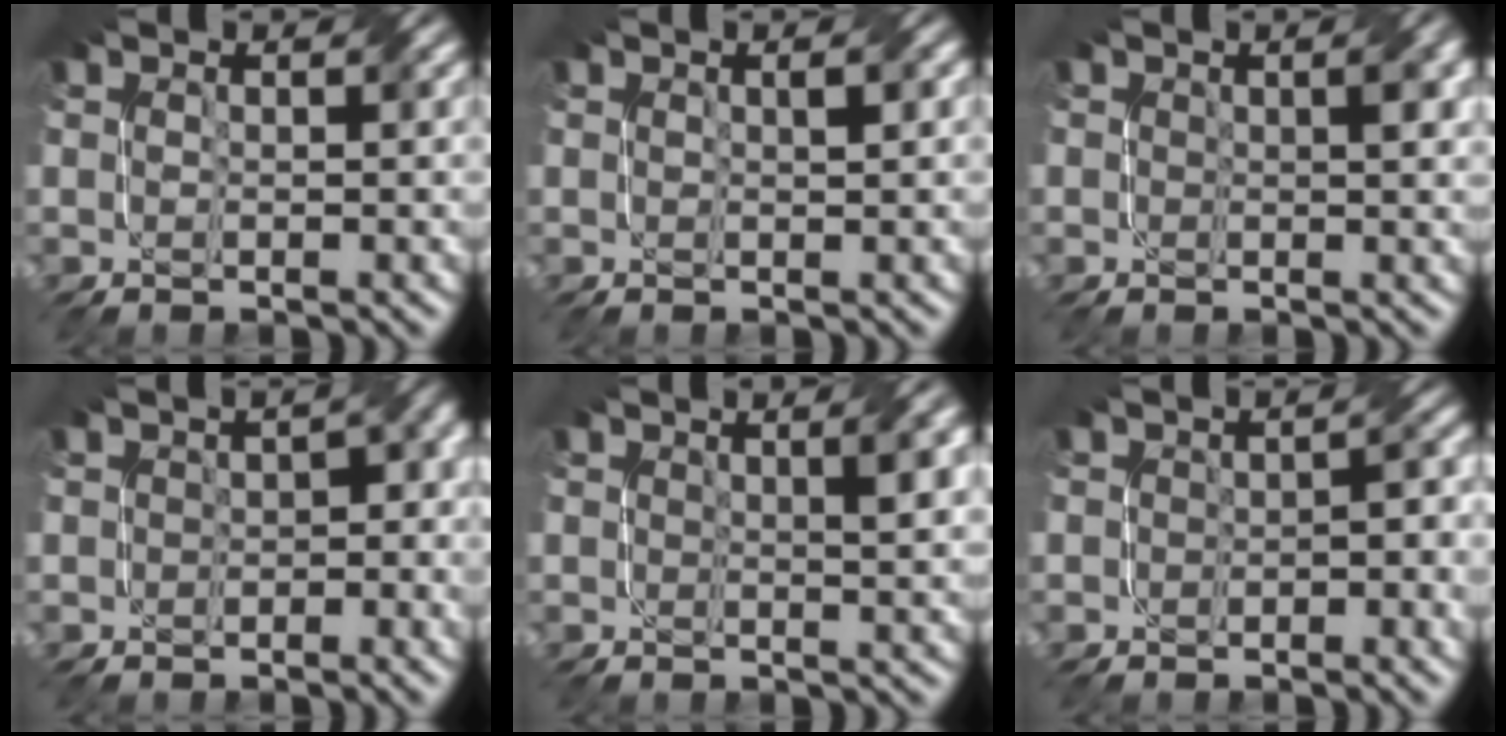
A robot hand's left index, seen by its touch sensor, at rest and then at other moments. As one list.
[{"total": 0.5, "force": [0.1, 0.0, 0.5], "torque": [-0.006, 0.006, 0.003]}, {"total": 1.3, "force": [0.2, 0.4, 1.2], "torque": [-0.010, 0.004, 0.002]}, {"total": 3.0, "force": [-0.7, 1.9, 2.2], "torque": [-0.010, 0.003, -0.004]}, {"total": 2.3, "force": [0.6, 0.6, 2.2], "torque": [-0.017, 0.008, 0.010]}, {"total": 2.6, "force": [-1.0, 1.5, 1.9], "torque": [-0.017, 0.006, -0.010]}]